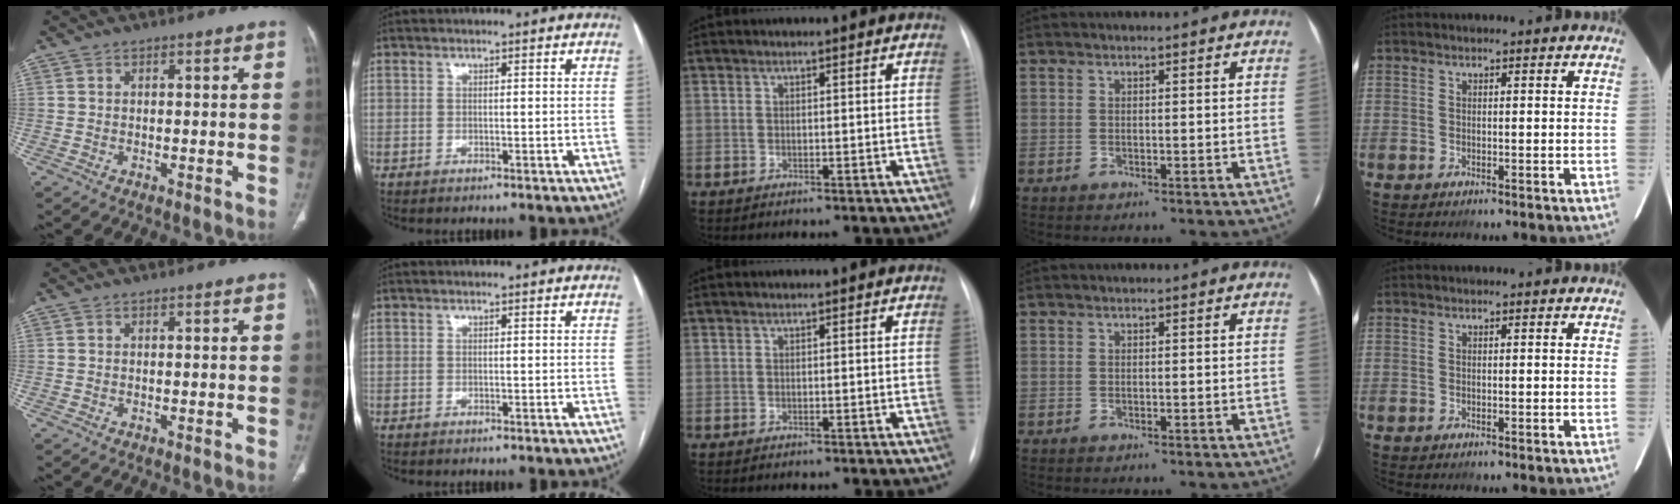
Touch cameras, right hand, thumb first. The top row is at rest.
{}